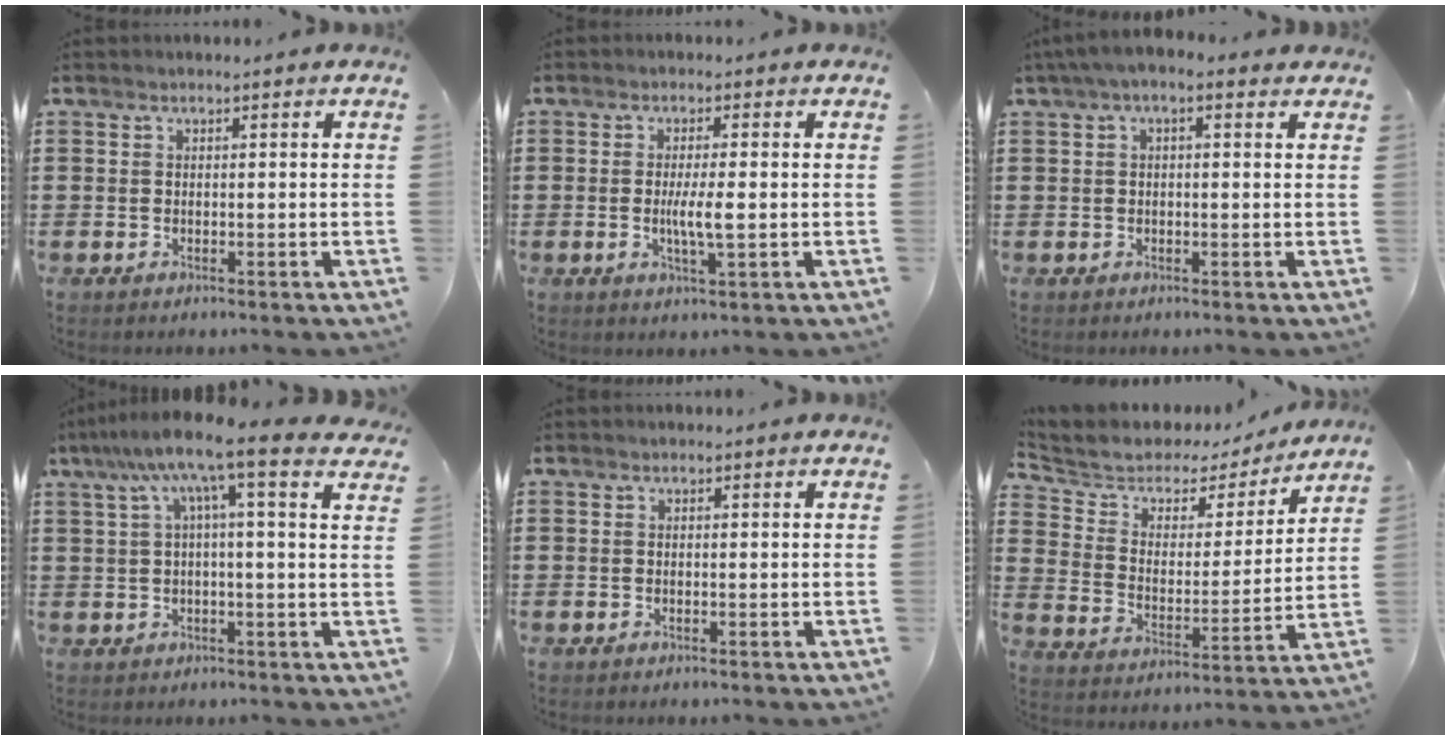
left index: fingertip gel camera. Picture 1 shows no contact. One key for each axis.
{"total": 4.2, "fx": -0.2, "fy": 0.5, "fz": 4.1, "tx": -0.080, "ty": -0.006, "tz": -0.007}
{"total": 2.4, "fx": 0.6, "fy": 0.8, "fz": 2.2, "tx": -0.040, "ty": 0.006, "tz": 0.008}
{"total": 8.8, "fx": 4.5, "fy": 0.5, "fz": 7.5, "tx": -0.156, "ty": -0.015, "tz": 0.073}
{"total": 0.0}
{"total": 4.7, "fx": 3.7, "fy": 2.8, "fz": 0.7, "tx": -0.049, "ty": -0.024, "tz": 0.057}